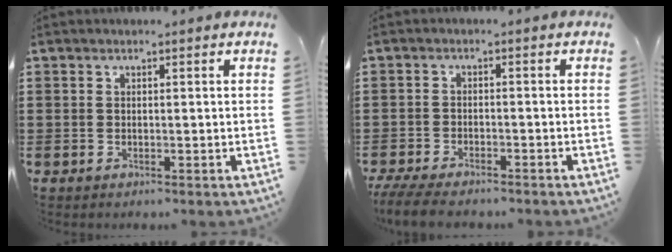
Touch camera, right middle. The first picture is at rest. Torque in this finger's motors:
{"motor_torque": [0.71, -0.17, 0.44, 0.13]}